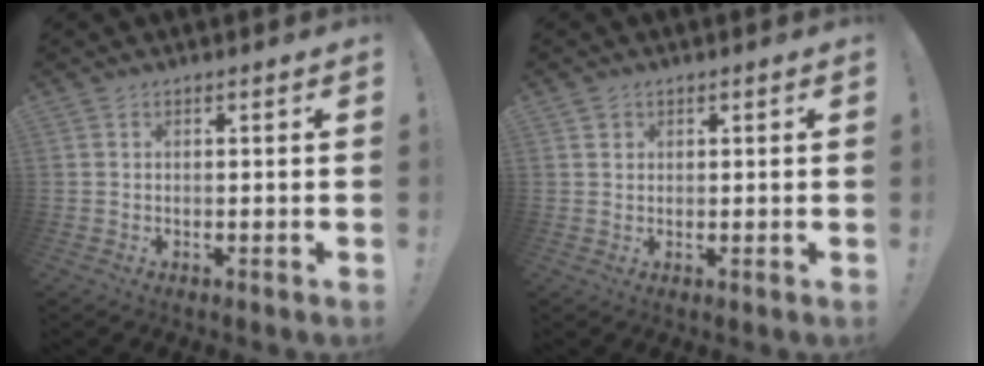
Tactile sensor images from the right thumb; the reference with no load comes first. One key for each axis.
{"total": 1.5, "fx": 0.8, "fy": 1.3, "fz": 0.1, "tx": 0.002, "ty": 0.000, "tz": 0.014}